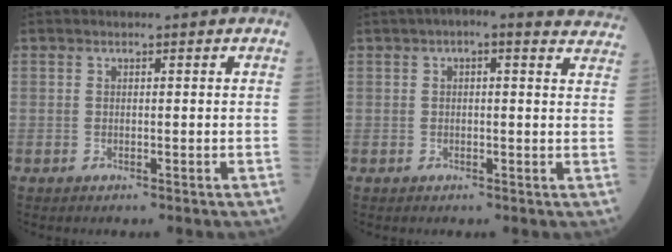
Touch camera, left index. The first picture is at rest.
{"total": 10.2, "force": [8.4, 2.5, 5.2], "torque": [-0.054, 0.014, 0.074]}